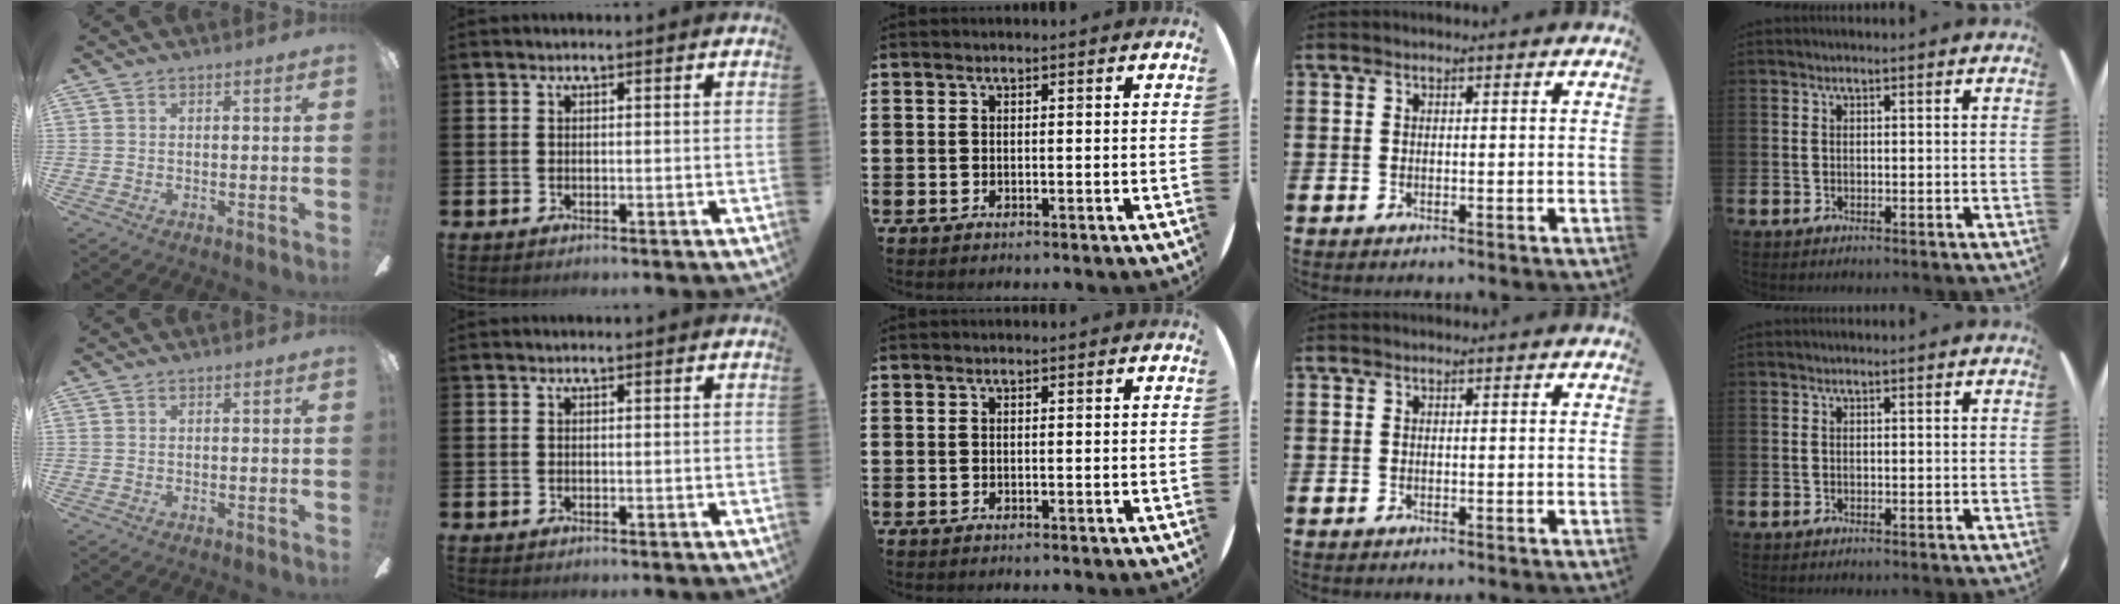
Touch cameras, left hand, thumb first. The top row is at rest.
{}